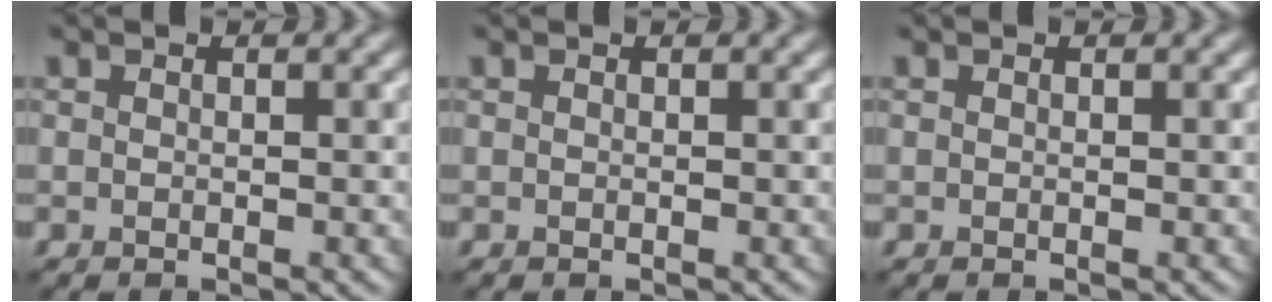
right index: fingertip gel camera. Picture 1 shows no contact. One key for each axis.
{"total": 0.0}
{"total": 0.0}